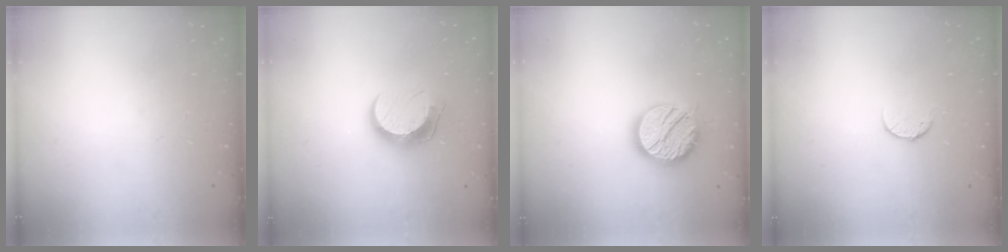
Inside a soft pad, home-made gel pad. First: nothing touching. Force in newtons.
{"total": 10.4, "press": 10.4, "slide": 0.5}
{"total": 15.4, "press": 15.3, "slide": 1.2}
{"total": 6.5, "press": 6.4, "slide": 0.7}